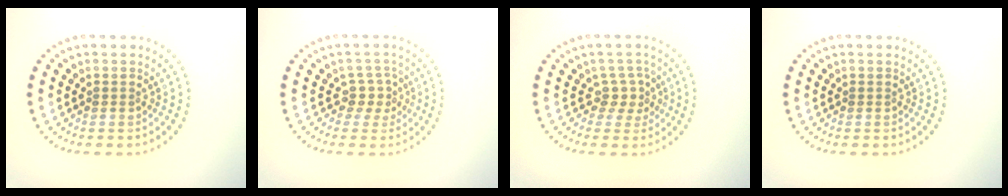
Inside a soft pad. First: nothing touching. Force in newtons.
{"total": 2.0, "press": 1.5, "slide": 1.3}
{"total": 2.1, "press": 1.5, "slide": 1.4}
{"total": 0.0}